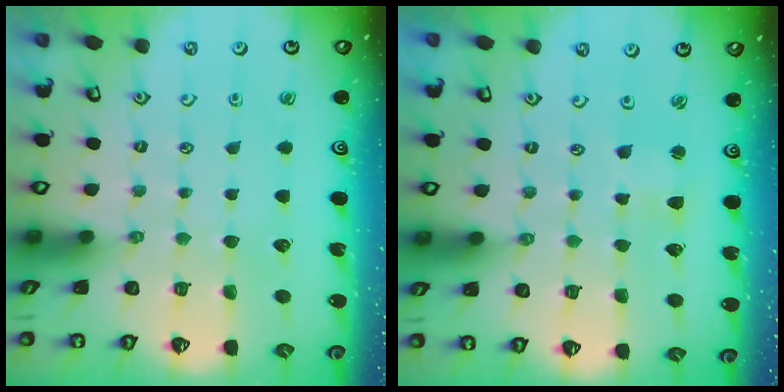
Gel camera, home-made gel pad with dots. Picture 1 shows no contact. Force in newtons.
{"total": 1.5, "press": 1.4, "slide": 0.4}